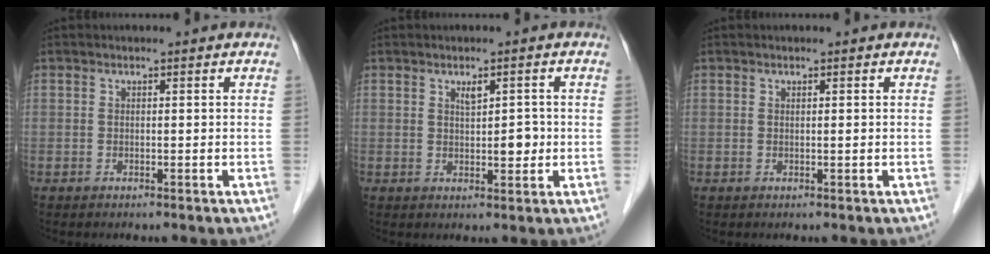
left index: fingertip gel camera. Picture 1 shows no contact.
{"total": 3.1, "force": [0.4, 1.4, 2.8], "torque": [-0.042, 0.002, 0.010]}
{"total": 0.0}